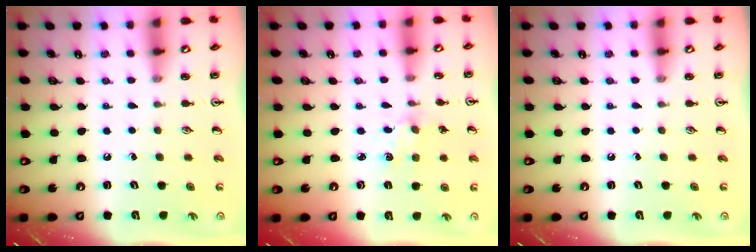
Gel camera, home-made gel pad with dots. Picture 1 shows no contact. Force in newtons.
{"total": 2.0, "press": 2.0, "slide": 0.4}
{"total": 0.0}